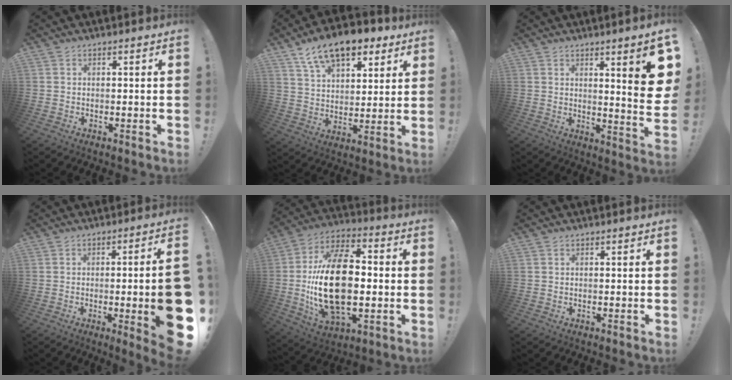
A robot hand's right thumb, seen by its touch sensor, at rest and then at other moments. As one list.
[{"total": 14.8, "force": [10.0, 7.6, 7.8], "torque": [-0.125, -0.063, 0.182]}, {"total": 10.1, "force": [3.6, -0.1, 9.4], "torque": [-0.118, -0.047, 0.048]}, {"total": 15.5, "force": [-3.0, 2.1, 15.1], "torque": [-0.195, 0.000, -0.031]}, {"total": 25.9, "force": [-1.3, 14.9, 21.2], "torque": [-0.408, 0.006, -0.018]}, {"total": 0.0}]